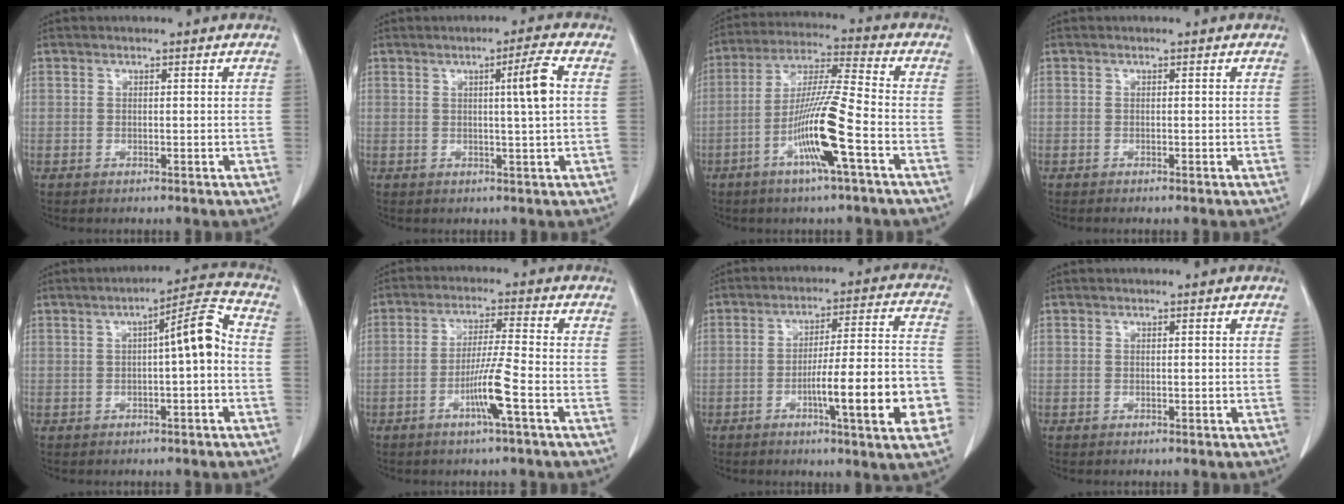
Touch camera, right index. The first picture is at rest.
{"total": 4.7, "force": [0.7, -0.9, 4.6], "torque": [-0.074, -0.002, 0.012]}
{"total": 12.1, "force": [-4.8, -0.4, 11.1], "torque": [-0.218, -0.005, -0.093]}
{"total": 0.8, "force": [-0.7, 0.0, 0.5], "torque": [-0.007, -0.001, -0.008]}
{"total": 6.6, "force": [-0.1, 0.6, 6.6], "torque": [-0.096, 0.023, -0.005]}
{"total": 6.5, "force": [-2.8, -0.8, 5.8], "torque": [-0.112, -0.006, -0.053]}
{"total": 15.5, "force": [-5.2, 0.9, 14.5], "torque": [-0.194, 0.007, -0.073]}
{"total": 0.0}